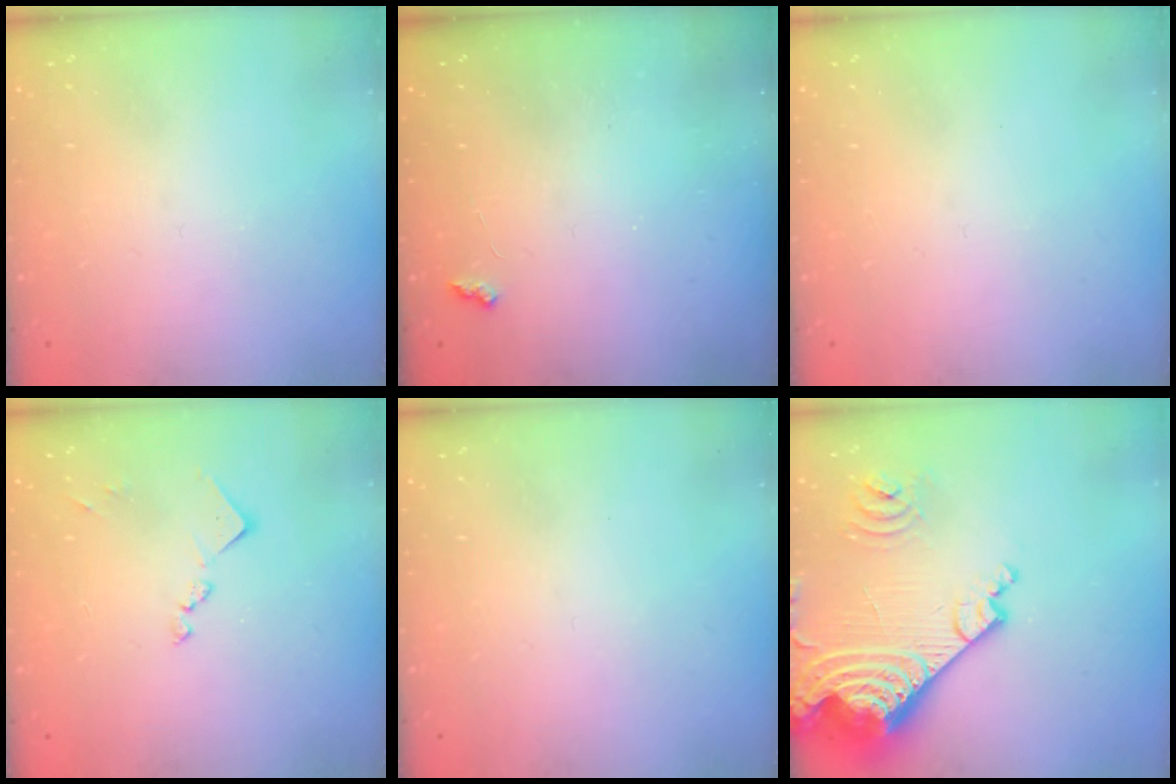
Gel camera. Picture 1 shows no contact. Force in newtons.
{"total": 2.1, "press": 2.1, "slide": 0.5}
{"total": 0.0}
{"total": 10.2, "press": 10.2, "slide": 0.5}
{"total": 0.0}
{"total": 23.6, "press": 23.4, "slide": 2.8}